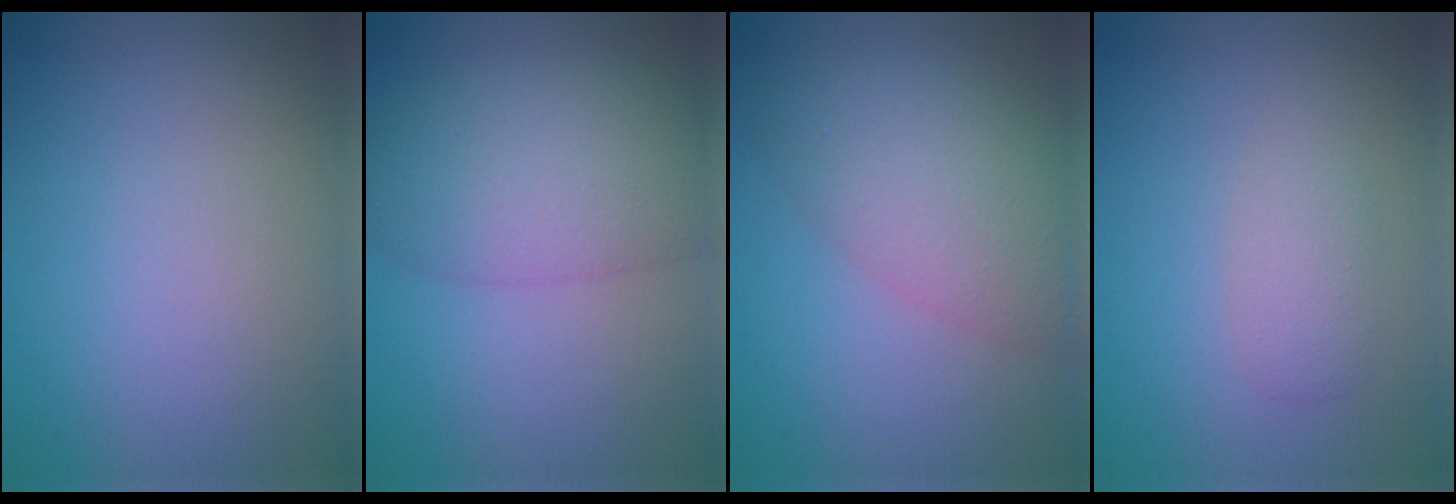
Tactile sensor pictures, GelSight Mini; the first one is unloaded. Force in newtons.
{"total": 6.8, "press": 6.8, "slide": 0.4}
{"total": 6.0, "press": 6.0, "slide": 0.1}
{"total": 1.8, "press": 1.8, "slide": 0.1}